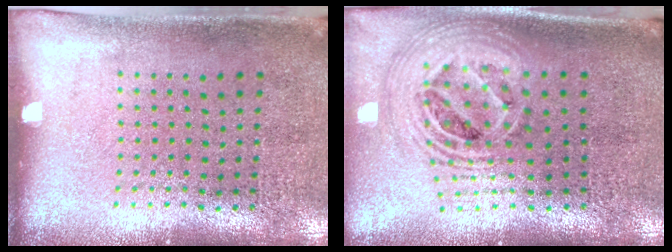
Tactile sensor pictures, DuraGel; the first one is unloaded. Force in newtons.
{"total": 2.5, "press": 1.8, "slide": 1.7}